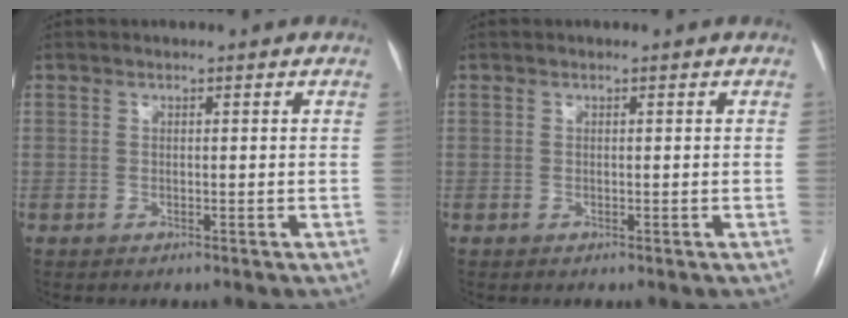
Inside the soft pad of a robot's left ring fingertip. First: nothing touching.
{"total": 0.0}